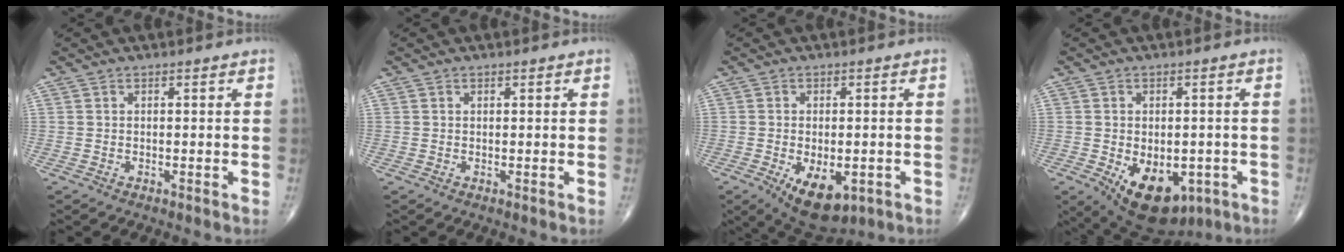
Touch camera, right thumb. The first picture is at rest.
{"total": 0.0}
{"total": 10.0, "force": [-3.7, 5.3, 7.6], "torque": [-0.106, -0.004, -0.044]}
{"total": 13.7, "force": [-5.1, 8.2, 9.6], "torque": [-0.127, -0.002, -0.057]}